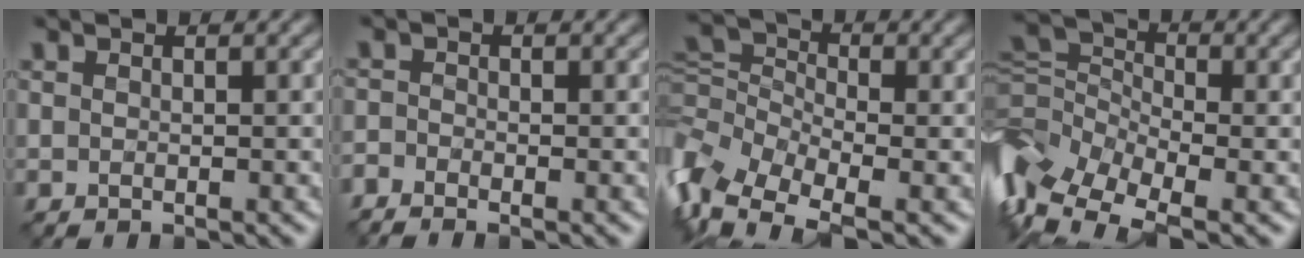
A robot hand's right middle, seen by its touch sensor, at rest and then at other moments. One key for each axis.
{"total": 1.6, "fx": -1.5, "fy": 0.4, "fz": 0.5, "tx": -0.015, "ty": -0.007, "tz": -0.036}
{"total": 7.7, "fx": -2.5, "fy": 4.9, "fz": 5.4, "tx": -0.125, "ty": 0.004, "tz": -0.067}
{"total": 10.0, "fx": -3.5, "fy": 6.3, "fz": 6.9, "tx": -0.166, "ty": 0.005, "tz": -0.084}